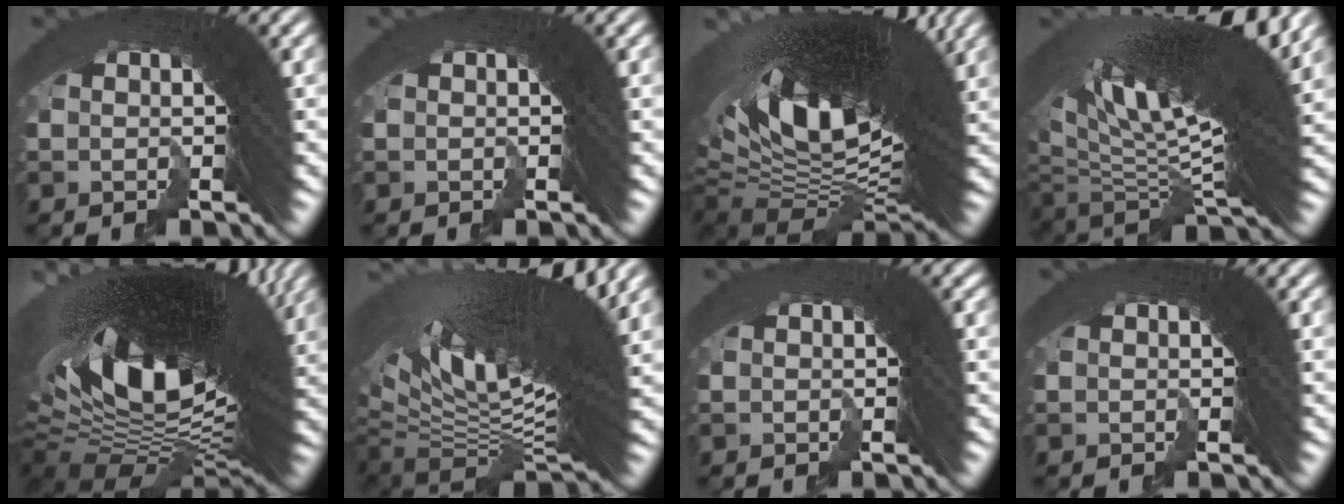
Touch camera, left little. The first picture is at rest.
{"total": 0.0}
{"total": 20.5, "force": [0.6, 8.7, 18.5], "torque": [-0.300, -0.044, 0.038]}
{"total": 17.8, "force": [5.4, 5.4, 16.1], "torque": [-0.247, 0.018, 0.097]}
{"total": 25.1, "force": [1.4, 10.1, 23.0], "torque": [-0.365, -0.042, 0.048]}
{"total": 18.9, "force": [2.7, 7.2, 17.3], "torque": [-0.282, -0.005, 0.064]}
{"total": 0.5, "force": [-0.1, 0.5, 0.0], "torque": [0.007, 0.002, -0.005]}
{"total": 0.0}